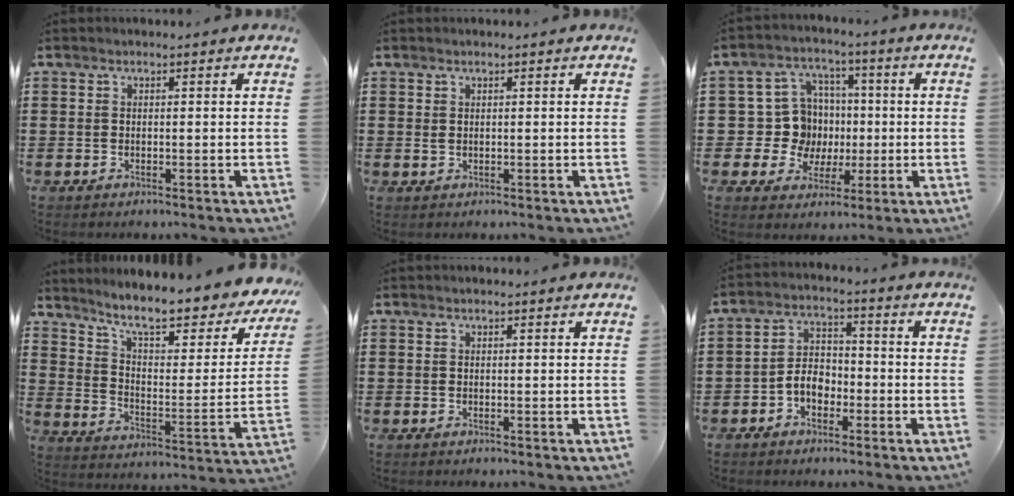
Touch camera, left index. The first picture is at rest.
{"total": 0.6, "force": [0.2, 0.4, 0.4], "torque": [-0.009, 0.003, 0.004]}
{"total": 9.9, "force": [0.5, 9.4, 2.9], "torque": [-0.073, 0.006, 0.020]}
{"total": 9.4, "force": [7.6, 1.1, 5.4], "torque": [-0.111, -0.060, 0.120]}
{"total": 0.0}
{"total": 4.5, "force": [-2.2, 3.1, 2.5], "torque": [-0.060, 0.009, -0.047]}